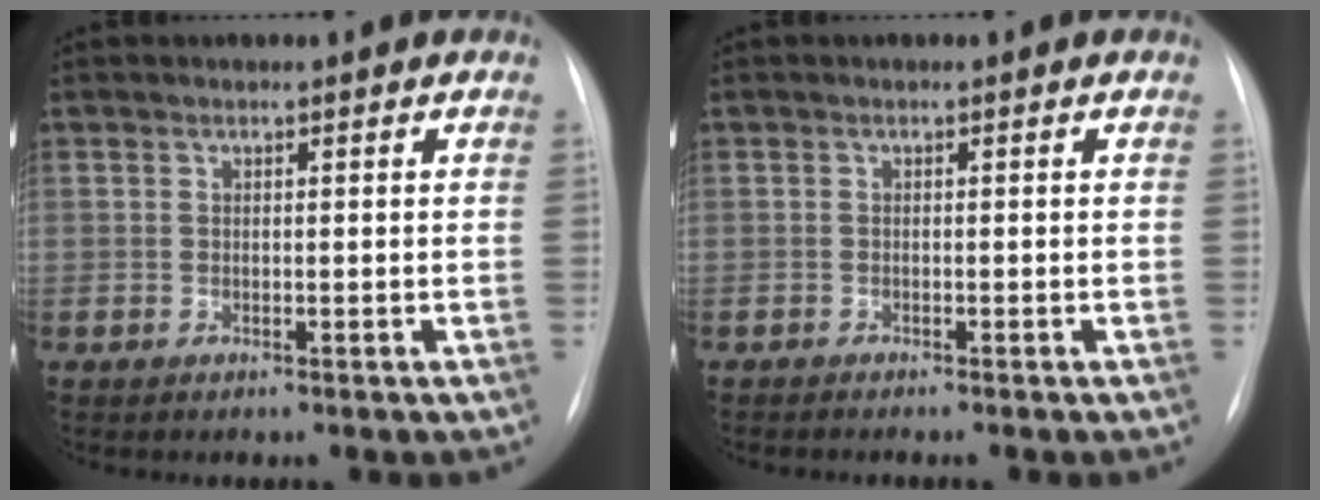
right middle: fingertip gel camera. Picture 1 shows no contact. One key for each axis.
{"total": 1.5, "fx": -1.3, "fy": -0.1, "fz": 0.8, "tx": -0.006, "ty": -0.001, "tz": -0.016}